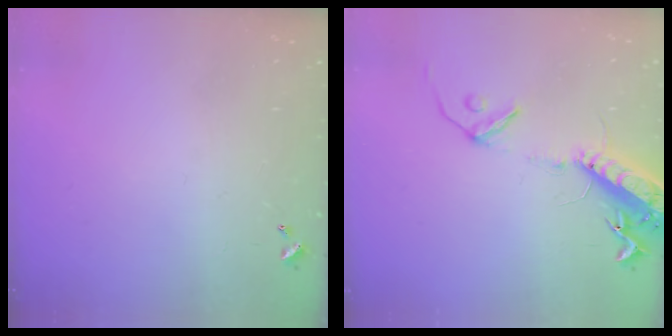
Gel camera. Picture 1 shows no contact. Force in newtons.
{"total": 16.3, "press": 15.8, "slide": 4.0}